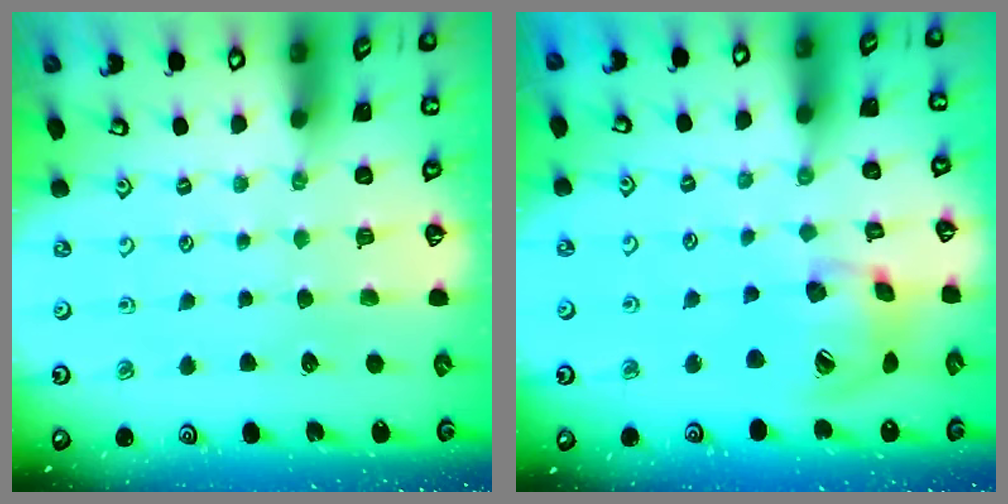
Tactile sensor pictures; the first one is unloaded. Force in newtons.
{"total": 20.0, "press": 19.7, "slide": 2.9}